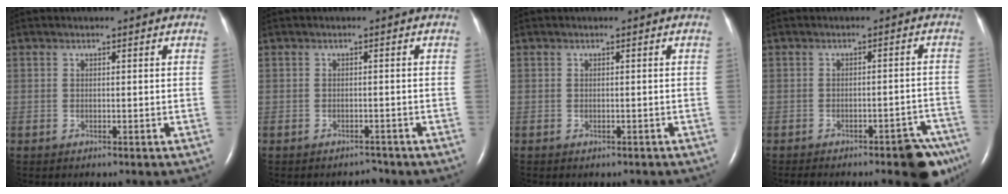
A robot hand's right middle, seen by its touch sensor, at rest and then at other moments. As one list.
[{"total": 1.2, "force": [-1.2, 0.3, -0.1], "torque": [-0.002, -0.004, -0.015]}, {"total": 0.6, "force": [-0.4, 0.3, 0.2], "torque": [-0.009, -0.001, -0.003]}, {"total": 8.9, "force": [-6.7, 2.0, 5.5], "torque": [-0.040, 0.013, -0.083]}]